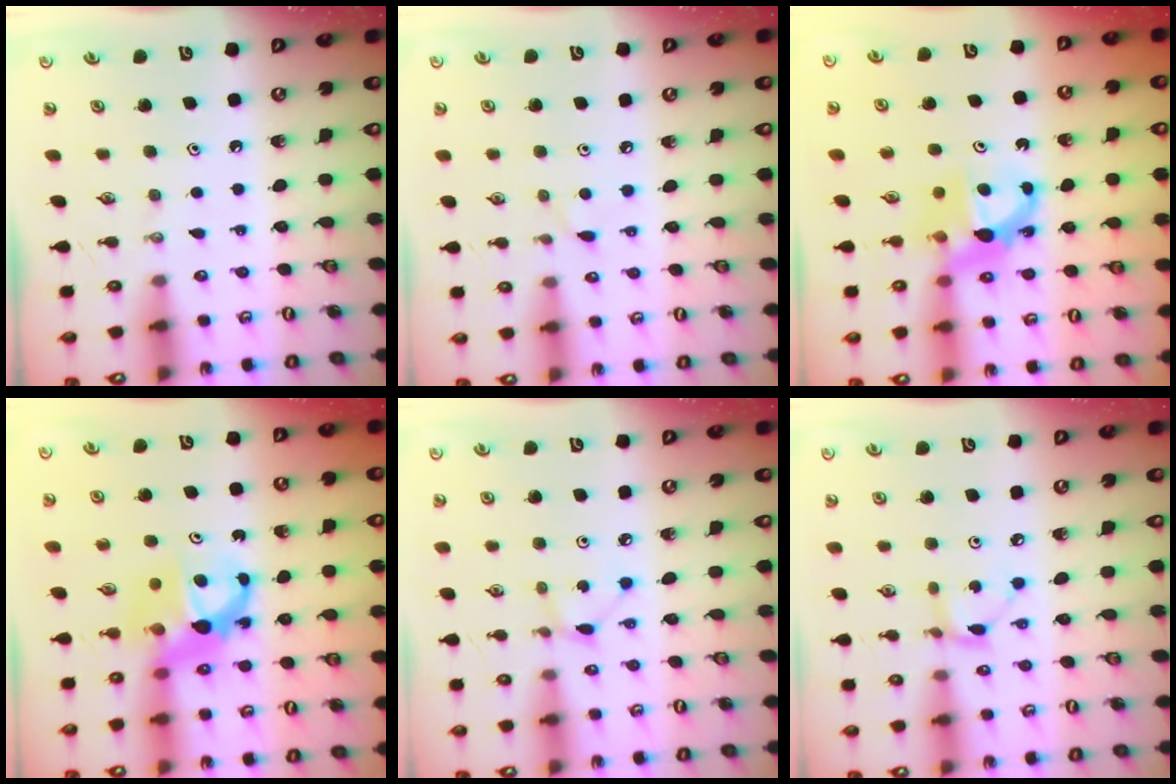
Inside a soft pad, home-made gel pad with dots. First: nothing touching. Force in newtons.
{"total": 3.6, "press": 3.6, "slide": 0.3}
{"total": 7.4, "press": 7.4, "slide": 0.4}
{"total": 7.4, "press": 7.3, "slide": 0.6}
{"total": 1.5, "press": 1.5, "slide": 0.1}
{"total": 2.8, "press": 2.8, "slide": 0.1}